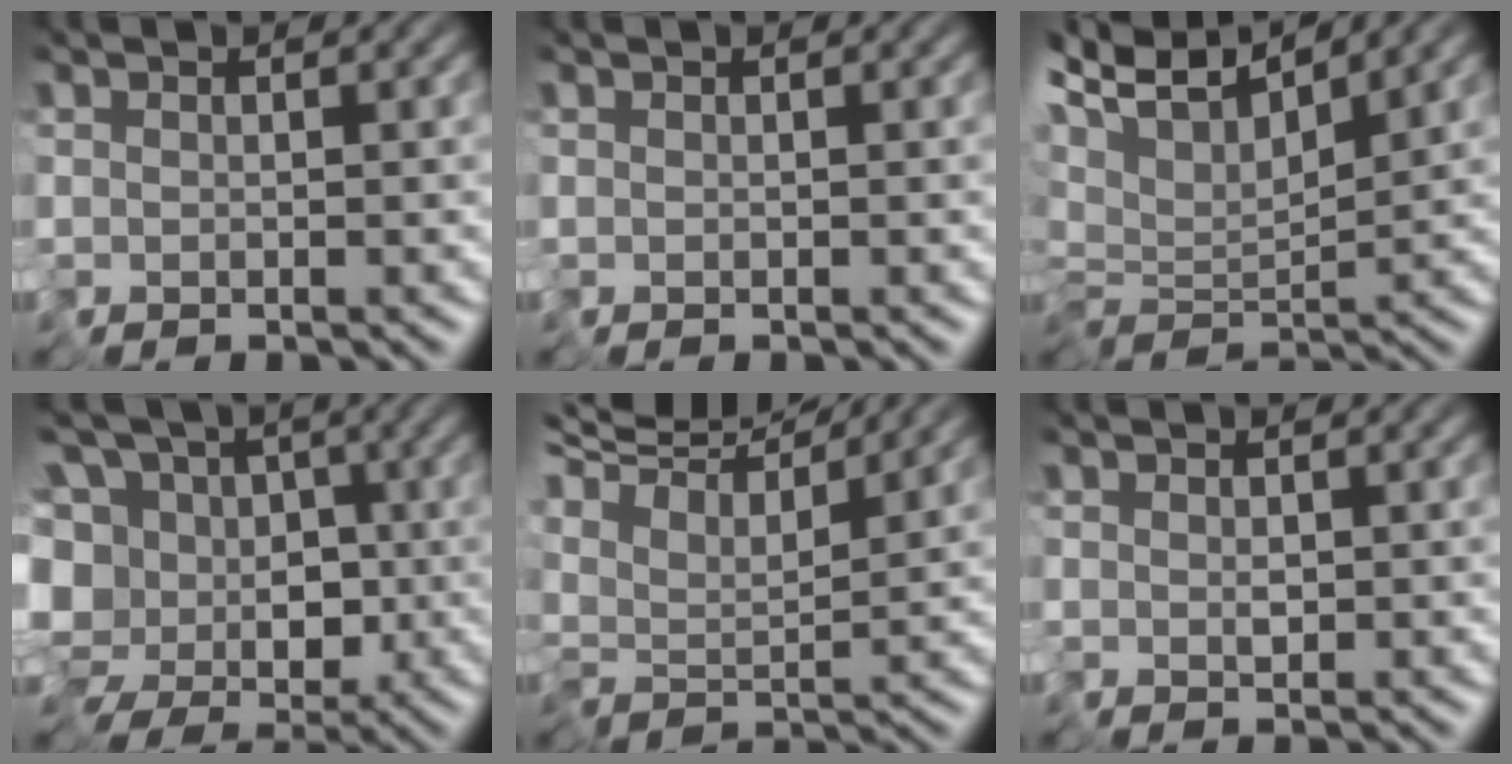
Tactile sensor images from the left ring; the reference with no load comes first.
{"total": 0.0}
{"total": 4.9, "force": [3.8, 0.3, 3.1], "torque": [-0.072, 0.013, 0.065]}
{"total": 10.6, "force": [-0.8, 9.1, 5.5], "torque": [-0.126, 0.011, -0.022]}
{"total": 8.6, "force": [8.0, 0.7, 3.3], "torque": [-0.099, 0.017, 0.121]}
{"total": 0.8, "force": [0.3, 0.5, 0.5], "torque": [-0.009, -0.001, 0.009]}